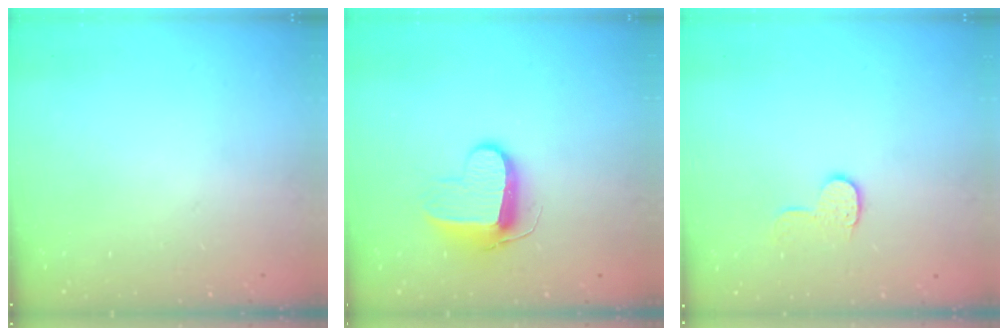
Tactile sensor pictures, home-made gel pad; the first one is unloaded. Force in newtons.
{"total": 9.5, "press": 9.5, "slide": 0.2}
{"total": 6.9, "press": 6.9, "slide": 0.1}